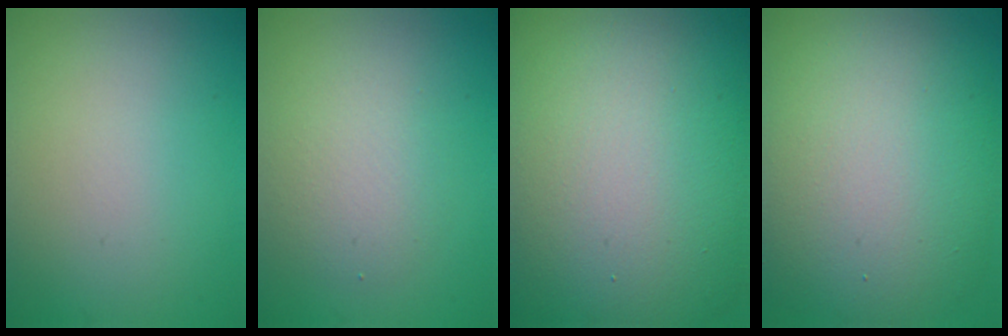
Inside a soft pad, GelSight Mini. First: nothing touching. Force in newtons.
{"total": 2.8, "press": 2.8, "slide": 0.1}
{"total": 21.9, "press": 21.9, "slide": 0.7}
{"total": 14.0, "press": 14.0, "slide": 0.6}